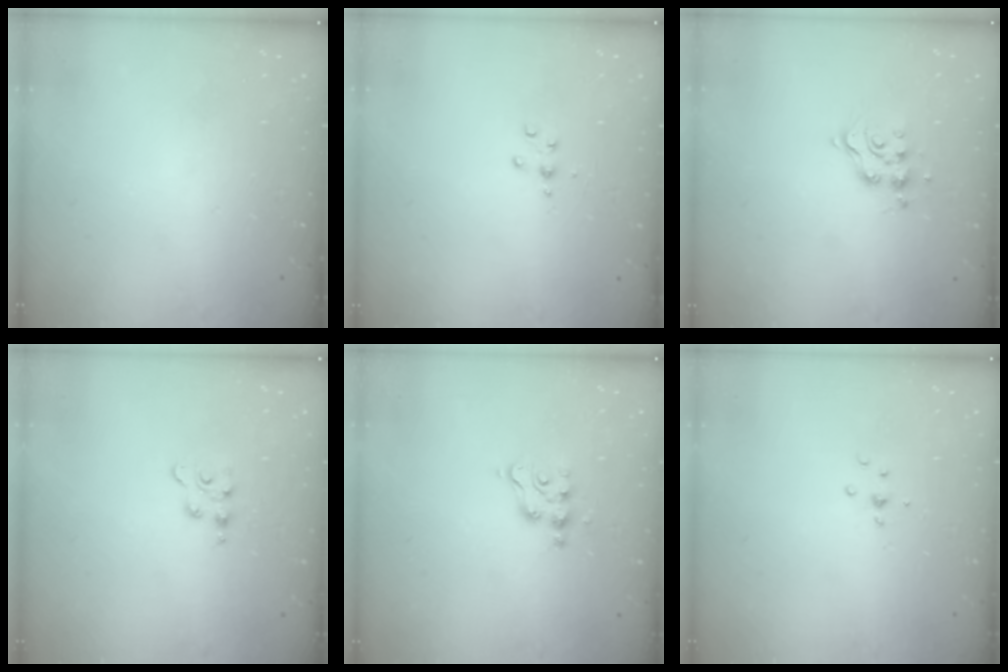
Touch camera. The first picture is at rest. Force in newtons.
{"total": 3.4, "press": 3.4, "slide": 0.4}
{"total": 7.4, "press": 7.4, "slide": 0.5}
{"total": 2.3, "press": 2.3, "slide": 0.3}
{"total": 4.7, "press": 4.7, "slide": 0.3}
{"total": 4.0, "press": 3.8, "slide": 1.2}